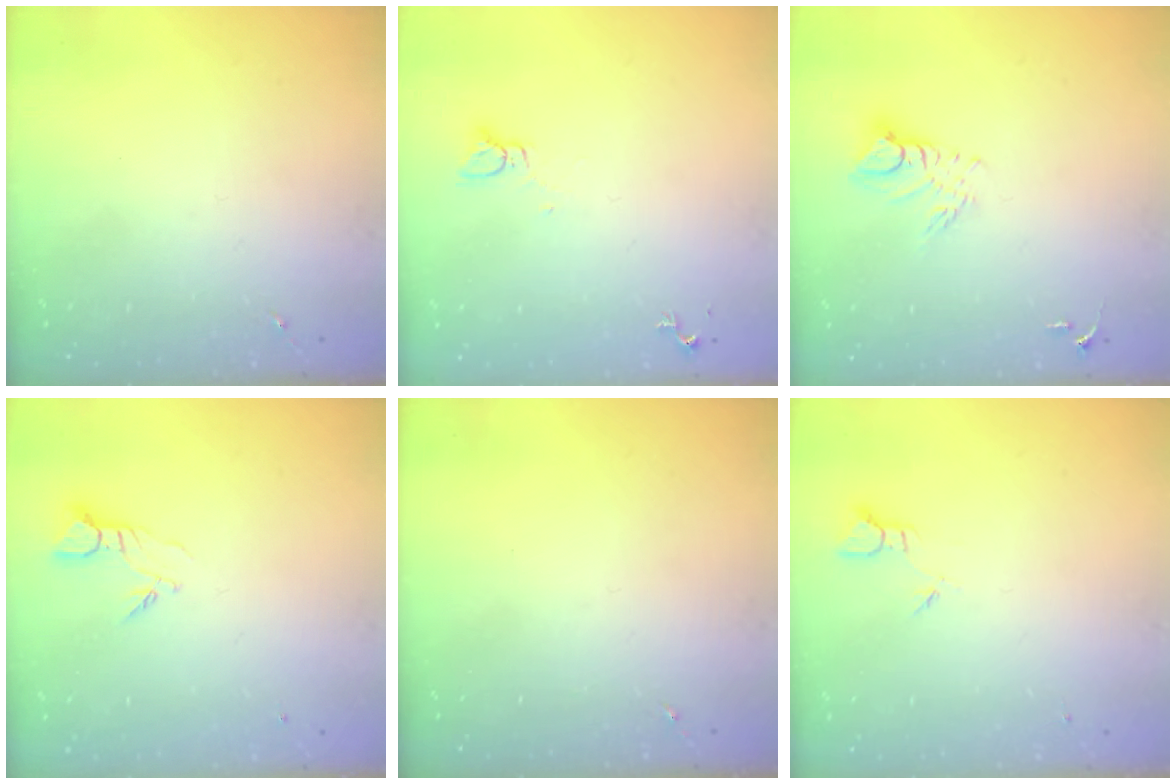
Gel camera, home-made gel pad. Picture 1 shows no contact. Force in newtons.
{"total": 2.2, "press": 2.2, "slide": 0.1}
{"total": 8.6, "press": 8.6, "slide": 0.8}
{"total": 3.8, "press": 3.8, "slide": 0.3}
{"total": 0.0}
{"total": 1.8, "press": 1.8, "slide": 0.0}